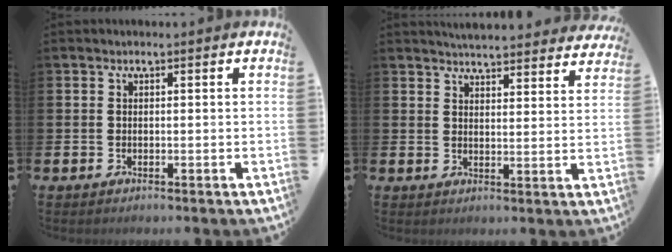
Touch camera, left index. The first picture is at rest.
{"total": 4.9, "force": [4.8, 0.5, 0.4], "torque": [-0.012, -0.032, 0.085]}